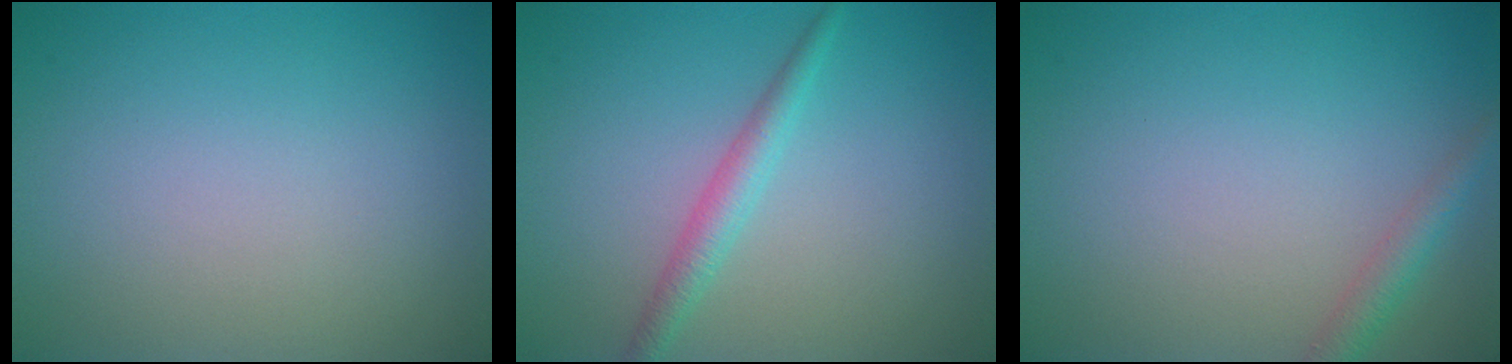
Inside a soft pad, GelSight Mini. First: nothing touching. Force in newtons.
{"total": 2.0, "press": 2.0, "slide": 0.0}
{"total": 1.9, "press": 1.9, "slide": 0.1}